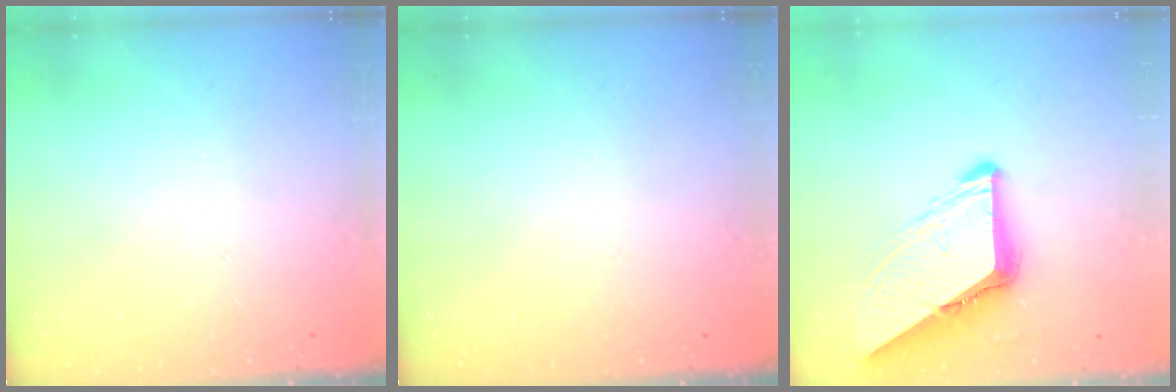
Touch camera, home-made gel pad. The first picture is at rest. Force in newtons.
{"total": 0.0}
{"total": 10.1, "press": 10.0, "slide": 1.1}